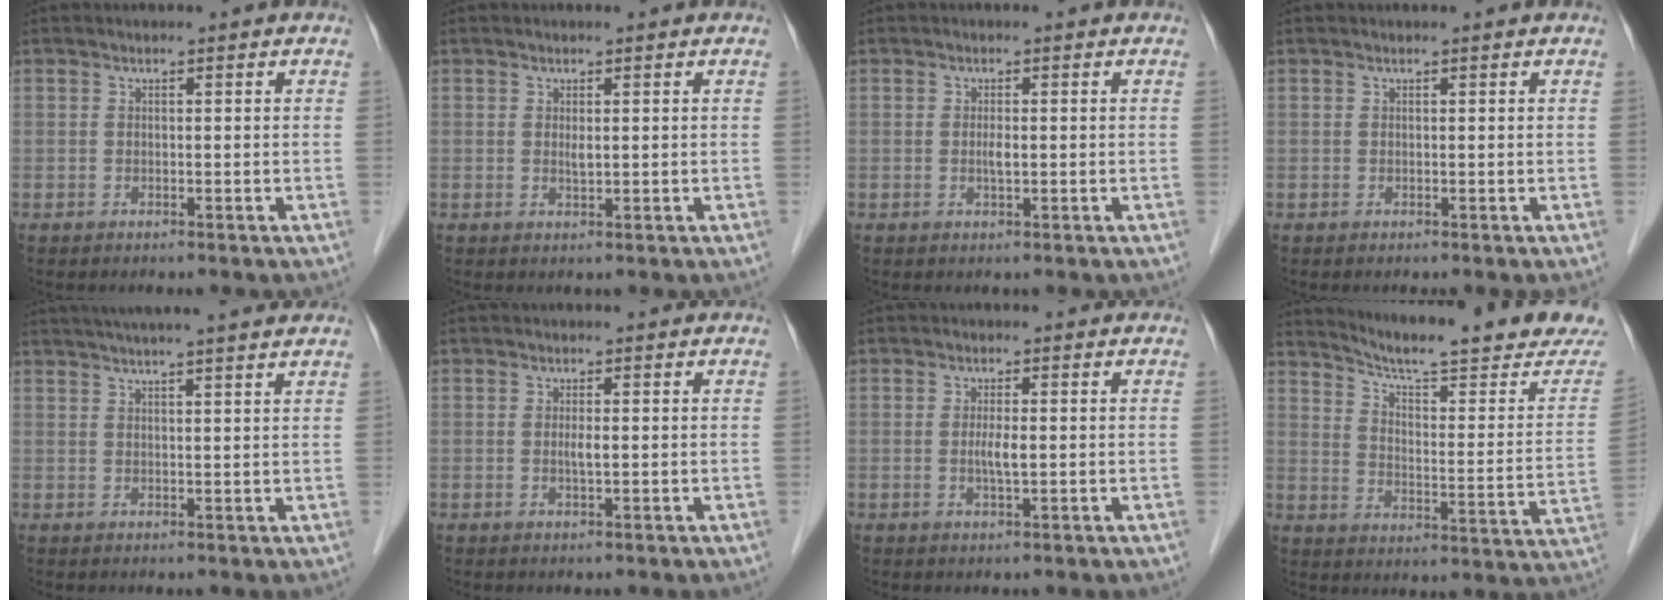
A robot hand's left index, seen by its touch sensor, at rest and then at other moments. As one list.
[{"total": 0.9, "force": [0.3, 0.2, 0.9], "torque": [-0.020, -0.003, 0.006]}, {"total": 1.2, "force": [-0.1, 0.2, 1.2], "torque": [-0.024, -0.001, -0.001]}, {"total": 0.6, "force": [0.5, 0.0, 0.1], "torque": [-0.003, 0.002, 0.007]}, {"total": 12.8, "force": [11.1, -0.1, 6.4], "torque": [-0.104, 0.031, 0.140]}, {"total": 1.3, "force": [0.0, 0.2, 1.3], "torque": [-0.027, -0.001, 0.001]}, {"total": 2.3, "force": [-0.1, 0.3, 2.3], "torque": [-0.047, -0.002, -0.001]}, {"total": 21.8, "force": [19.9, 0.8, 8.8], "torque": [-0.130, -0.075, 0.258]}]